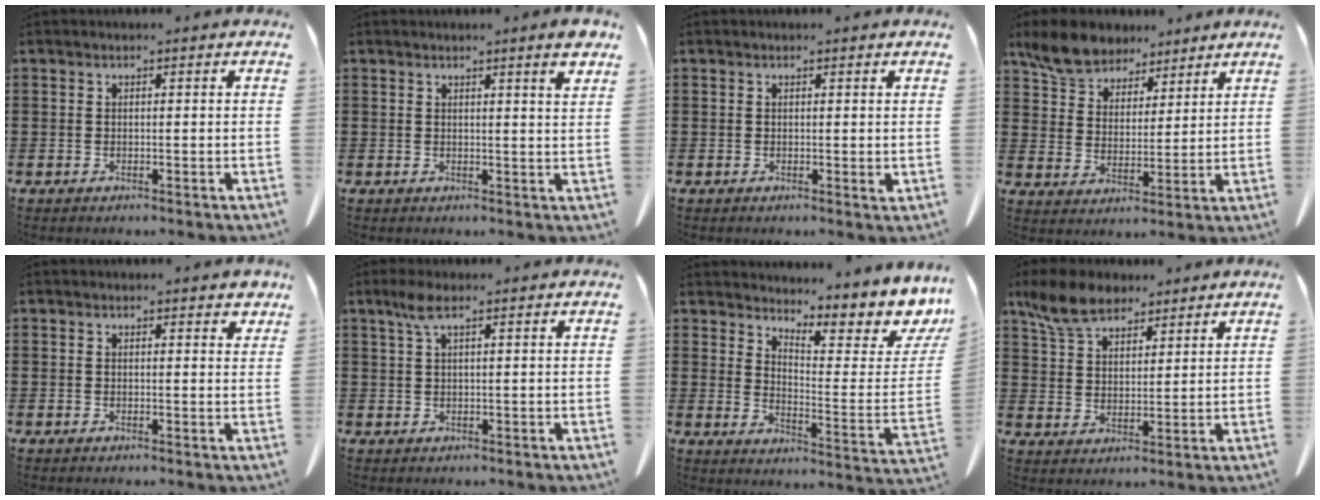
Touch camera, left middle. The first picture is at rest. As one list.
[{"total": 3.4, "force": [2.6, -0.2, 2.2], "torque": [-0.041, -0.009, 0.045]}, {"total": 0.9, "force": [0.2, 0.1, 0.9], "torque": [-0.018, -0.002, 0.004]}, {"total": 7.3, "force": [6.4, 3.1, 1.4], "torque": [-0.060, -0.015, 0.121]}, {"total": 1.3, "force": [1.2, 0.5, 0.2], "torque": [0.008, -0.002, 0.020]}, {"total": 2.9, "force": [1.4, 0.7, 2.4], "torque": [-0.053, 0.006, 0.024]}, {"total": 5.9, "force": [5.1, 1.1, 2.8], "torque": [-0.047, -0.059, 0.080]}, {"total": 7.6, "force": [6.1, 3.1, 3.1], "torque": [-0.084, -0.005, 0.117]}]